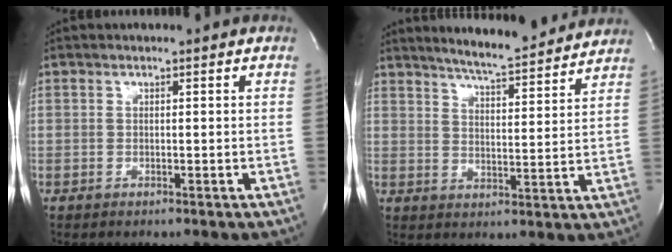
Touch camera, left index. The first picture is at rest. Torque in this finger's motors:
{"motor_torque": [-0.20, -0.14, 0.36, 0.10]}